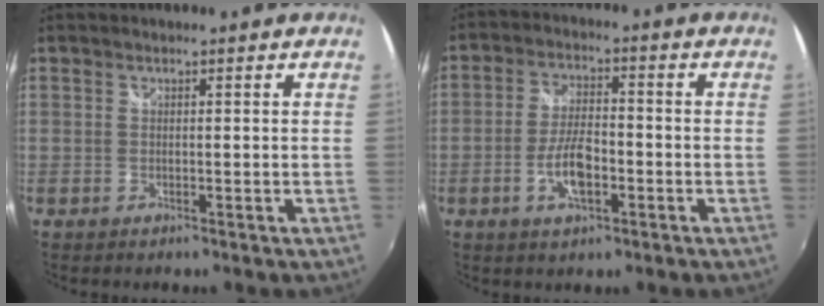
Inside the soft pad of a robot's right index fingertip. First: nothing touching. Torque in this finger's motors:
{"motor_torque": [1.16, -0.22, 0.42, 0.07]}